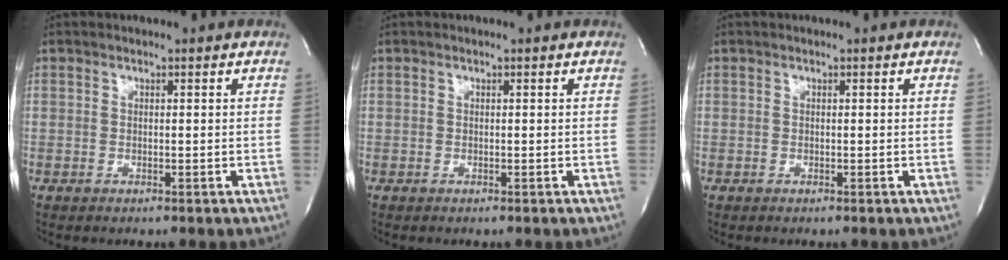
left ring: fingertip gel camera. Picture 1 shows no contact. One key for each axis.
{"total": 0.0}
{"total": 0.0}